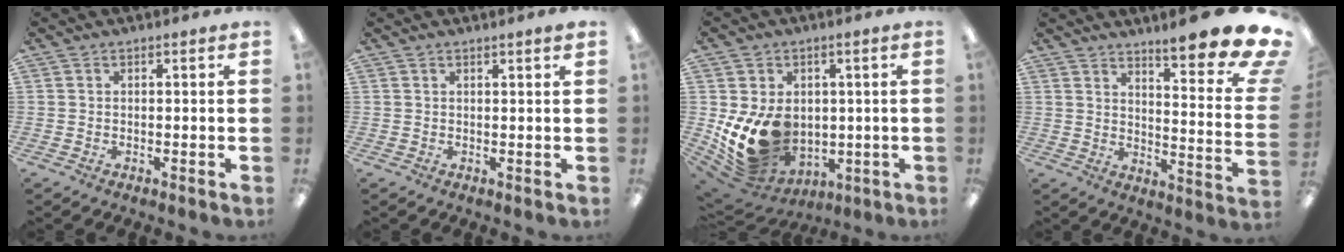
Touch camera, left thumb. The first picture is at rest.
{"total": 1.4, "force": [1.0, 0.0, 1.0], "torque": [-0.012, -0.004, 0.015]}
{"total": 13.6, "force": [-0.9, 10.8, 8.2], "torque": [-0.164, -0.015, -0.005]}
{"total": 13.9, "force": [10.7, 2.3, 8.7], "torque": [-0.114, -0.098, 0.172]}